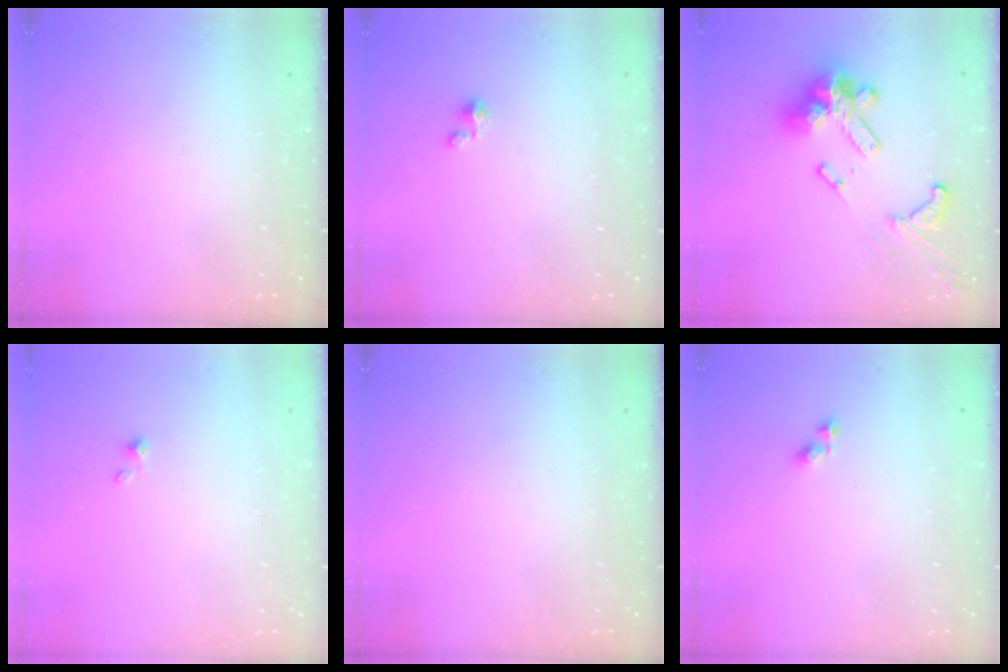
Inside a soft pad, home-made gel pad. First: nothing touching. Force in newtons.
{"total": 1.5, "press": 1.5, "slide": 0.1}
{"total": 18.7, "press": 18.6, "slide": 1.9}
{"total": 0.7, "press": 0.7, "slide": 0.1}
{"total": 0.0}
{"total": 2.7, "press": 2.7, "slide": 0.4}